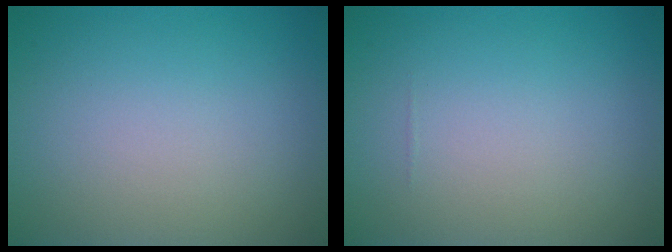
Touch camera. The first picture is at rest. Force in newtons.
{"total": 0.0}